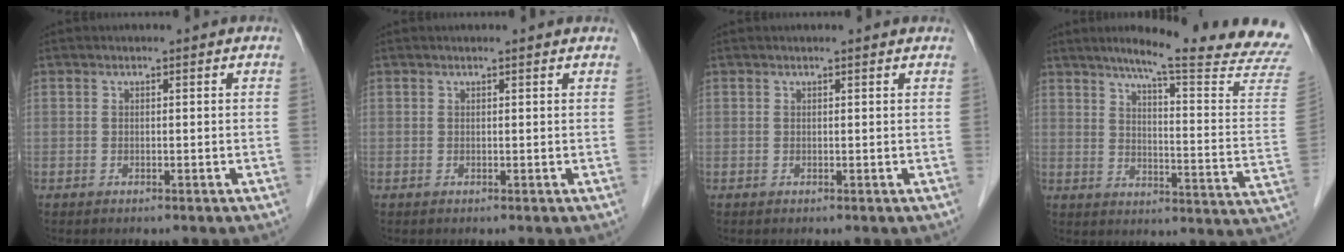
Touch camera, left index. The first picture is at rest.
{"total": 1.6, "force": [1.5, 0.0, 0.5], "torque": [-0.015, 0.009, 0.016]}
{"total": 1.5, "force": [1.4, 0.0, 0.5], "torque": [-0.015, 0.009, 0.016]}
{"total": 22.4, "force": [19.5, -1.2, 10.9], "torque": [-0.148, -0.089, 0.235]}